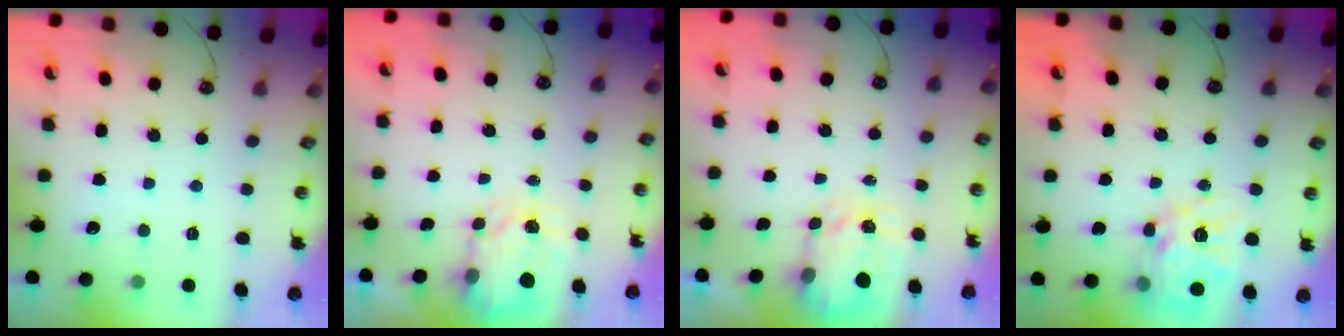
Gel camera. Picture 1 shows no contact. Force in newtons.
{"total": 3.7, "press": 3.7, "slide": 0.6}
{"total": 3.5, "press": 3.4, "slide": 0.4}
{"total": 14.9, "press": 14.8, "slide": 1.3}